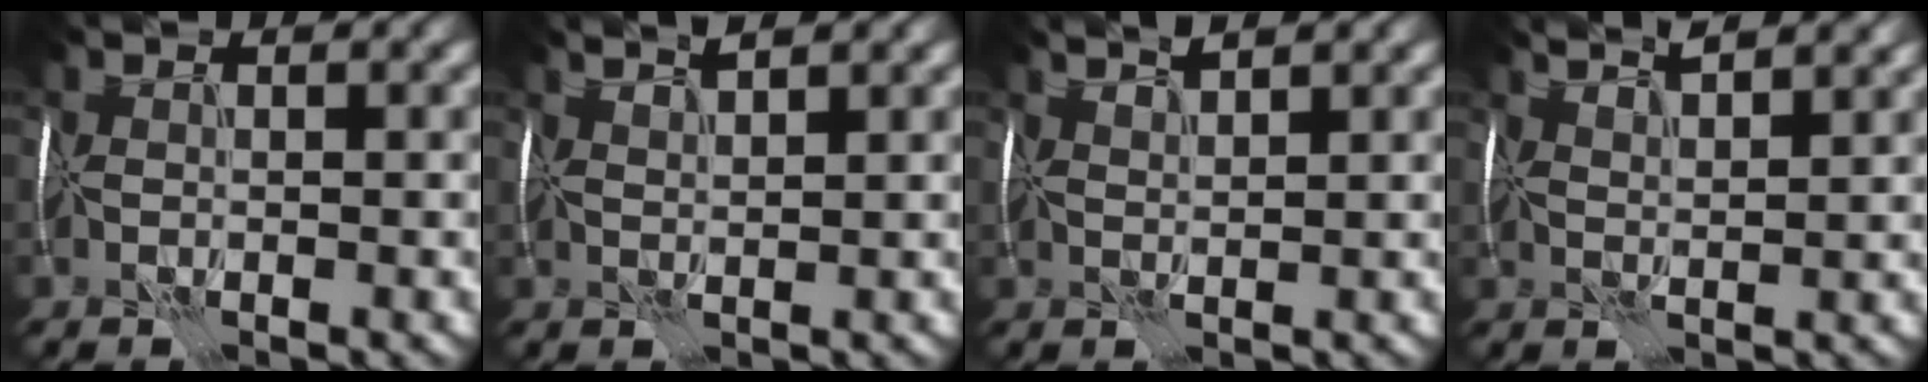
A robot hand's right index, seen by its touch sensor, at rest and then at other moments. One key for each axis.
{"total": 2.8, "fx": 2.5, "fy": 0.1, "fz": 1.2, "tx": -0.019, "ty": 0.017, "tz": 0.038}
{"total": 2.7, "fx": 2.5, "fy": -0.1, "fz": 1.0, "tx": -0.016, "ty": 0.013, "tz": 0.041}
{"total": 5.0, "fx": 4.4, "fy": 0.9, "fz": 2.3, "tx": -0.027, "ty": 0.029, "tz": 0.054}